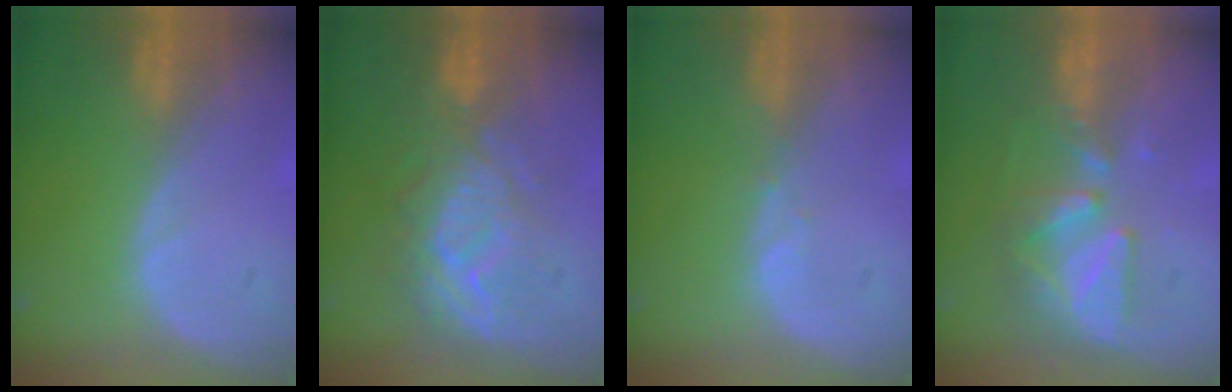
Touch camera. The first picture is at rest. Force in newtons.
{"total": 9.0, "press": 8.9, "slide": 1.7}
{"total": 0.6, "press": 0.6, "slide": 0.1}
{"total": 8.9, "press": 7.8, "slide": 4.2}